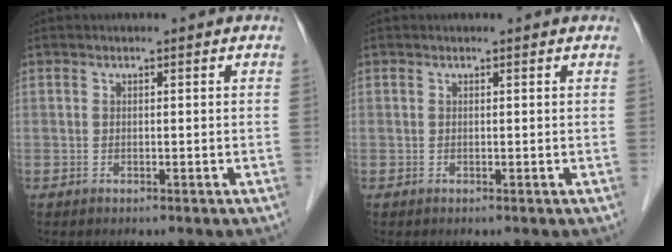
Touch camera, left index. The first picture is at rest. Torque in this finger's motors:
{"motor_torque": [0.08, -0.04, -0.01, 0.01]}